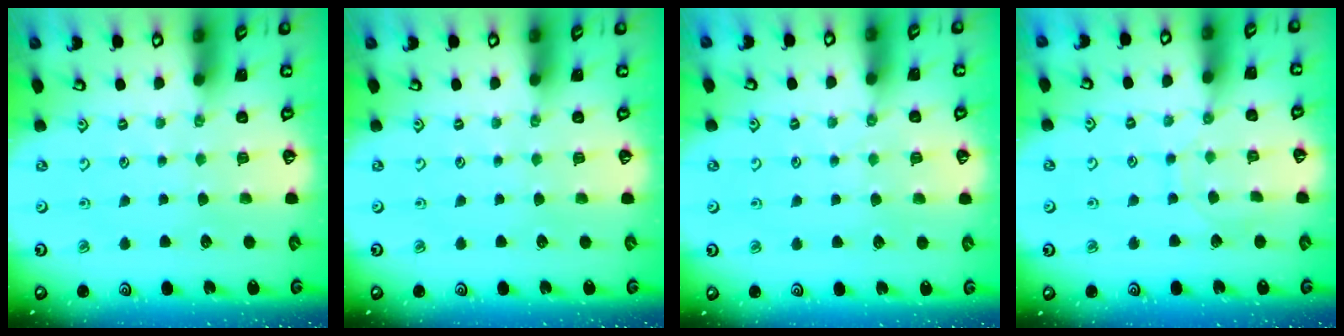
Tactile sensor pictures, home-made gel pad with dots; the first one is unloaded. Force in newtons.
{"total": 0.0}
{"total": 2.5, "press": 2.4, "slide": 0.4}
{"total": 7.7, "press": 7.6, "slide": 0.6}